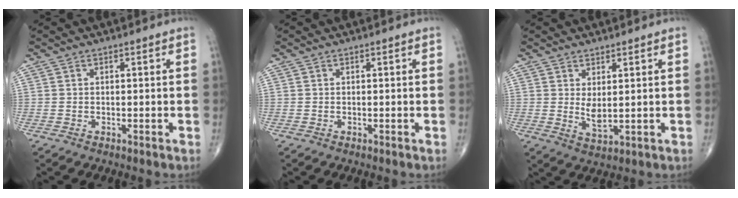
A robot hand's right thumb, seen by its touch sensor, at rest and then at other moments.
{"total": 0.0}
{"total": 3.6, "force": [0.8, 1.5, 3.2], "torque": [-0.055, -0.017, 0.022]}